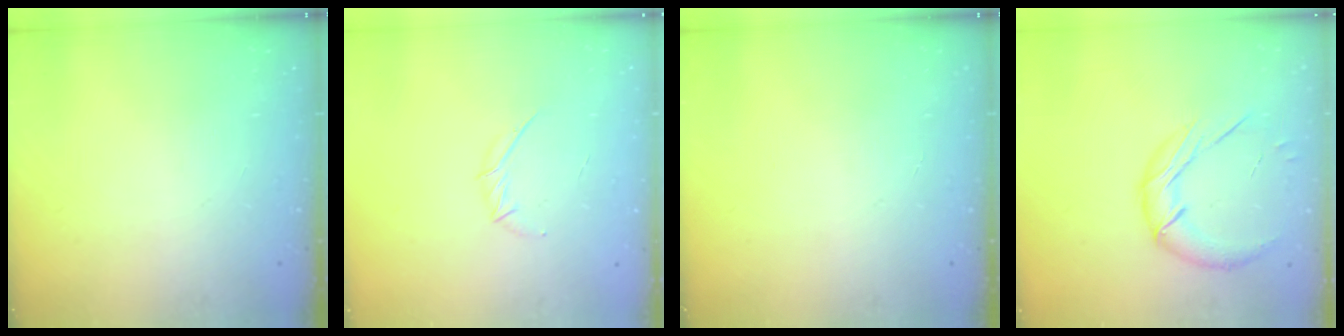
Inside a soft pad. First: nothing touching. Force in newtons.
{"total": 4.0, "press": 4.0, "slide": 0.7}
{"total": 0.0}
{"total": 13.0, "press": 12.9, "slide": 1.2}